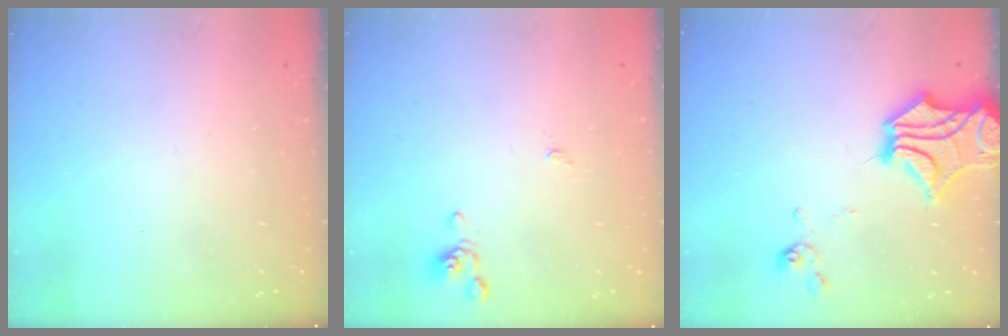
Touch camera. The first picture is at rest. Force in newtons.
{"total": 0.0}
{"total": 10.8, "press": 10.4, "slide": 2.6}